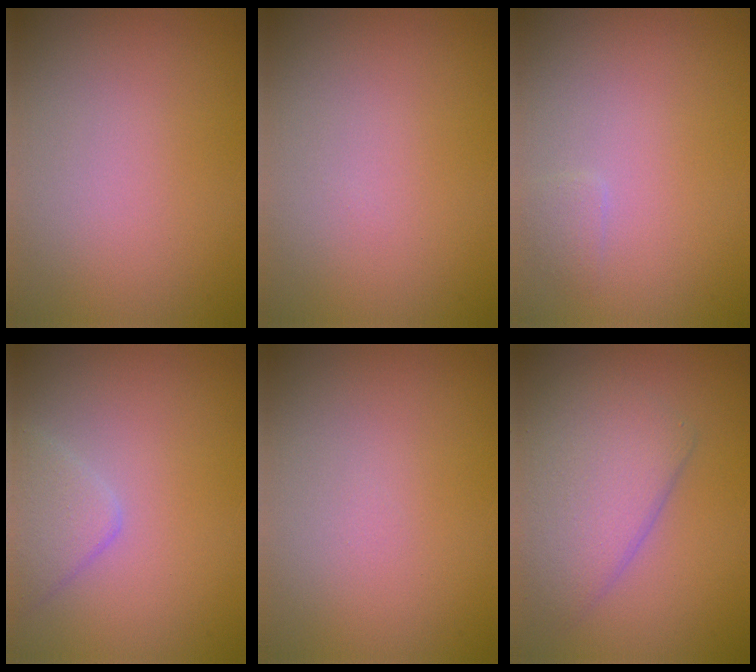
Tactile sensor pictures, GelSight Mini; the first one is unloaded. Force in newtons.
{"total": 0.0}
{"total": 0.7, "press": 0.7, "slide": 0.0}
{"total": 2.2, "press": 2.2, "slide": 0.2}
{"total": 0.0}
{"total": 5.0, "press": 5.0, "slide": 0.3}